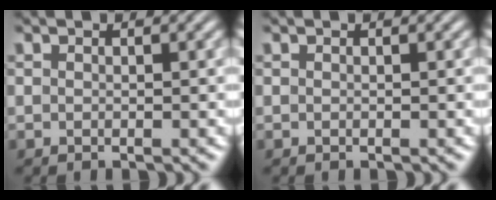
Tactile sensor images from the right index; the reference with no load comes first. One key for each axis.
{"total": 0.0}